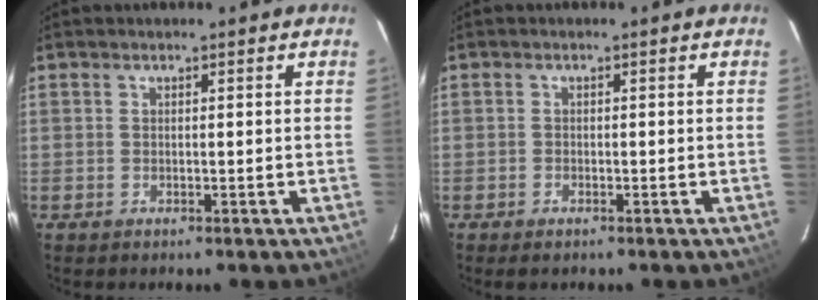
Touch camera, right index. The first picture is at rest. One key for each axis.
{"total": 1.1, "fx": -0.9, "fy": 0.5, "fz": 0.5, "tx": -0.011, "ty": -0.002, "tz": -0.018}